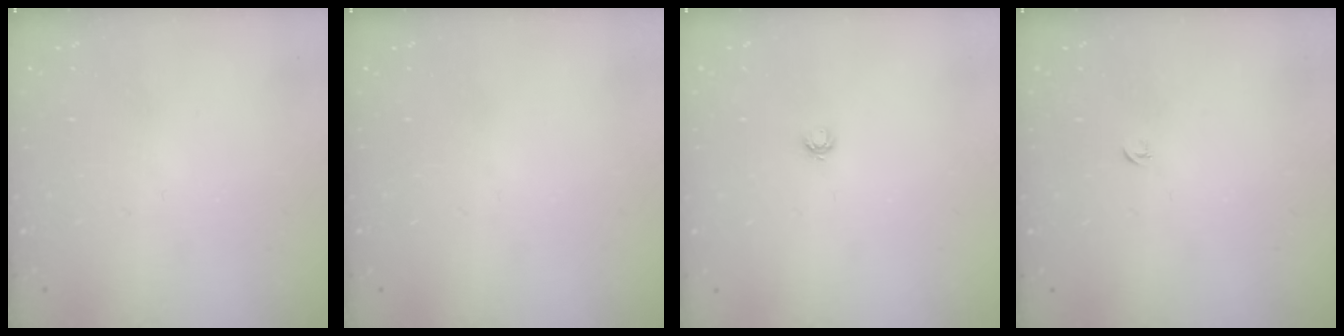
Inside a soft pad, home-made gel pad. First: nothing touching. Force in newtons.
{"total": 0.0}
{"total": 3.9, "press": 3.9, "slide": 0.5}
{"total": 2.7, "press": 2.6, "slide": 0.6}